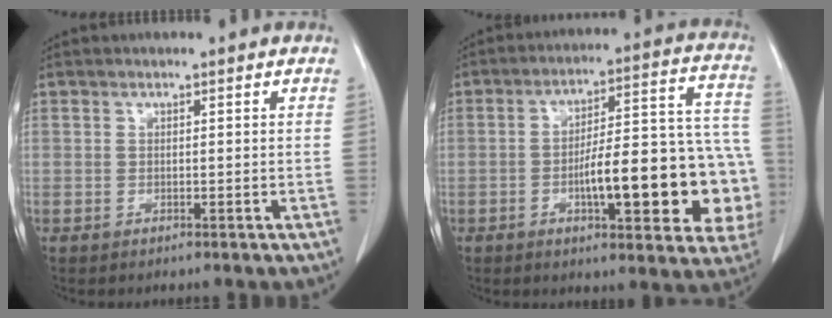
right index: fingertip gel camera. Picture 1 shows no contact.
{"total": 20.7, "force": [-5.1, 5.1, 19.4], "torque": [-0.184, 0.043, -0.056]}